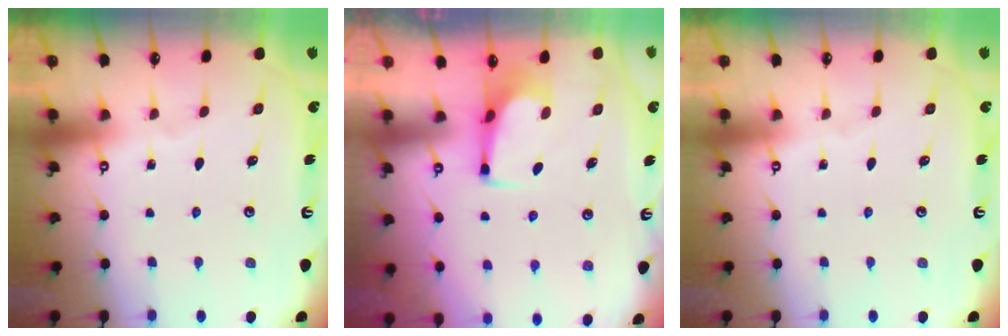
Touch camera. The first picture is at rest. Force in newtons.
{"total": 0.7, "press": 0.6, "slide": 0.3}
{"total": 0.0}